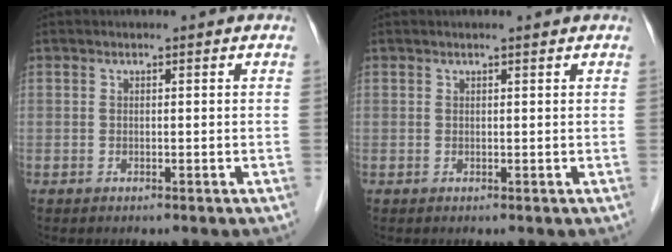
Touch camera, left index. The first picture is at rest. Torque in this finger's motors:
{"motor_torque": [0.37, -0.35, 0.08, 0.01]}